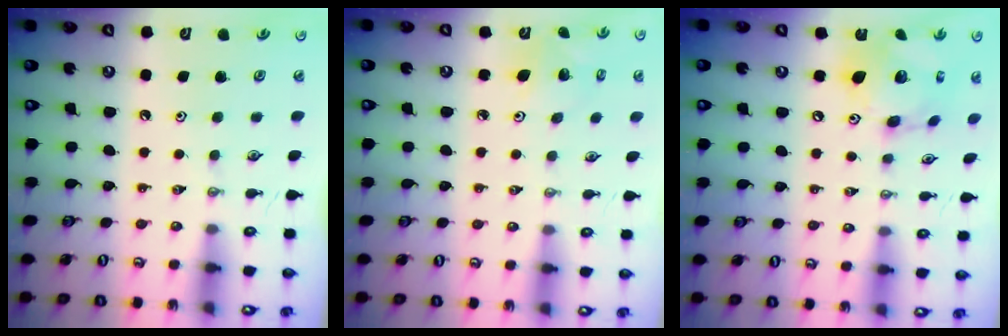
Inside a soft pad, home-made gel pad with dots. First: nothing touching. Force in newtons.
{"total": 3.5, "press": 3.5, "slide": 0.3}
{"total": 16.8, "press": 16.7, "slide": 1.8}